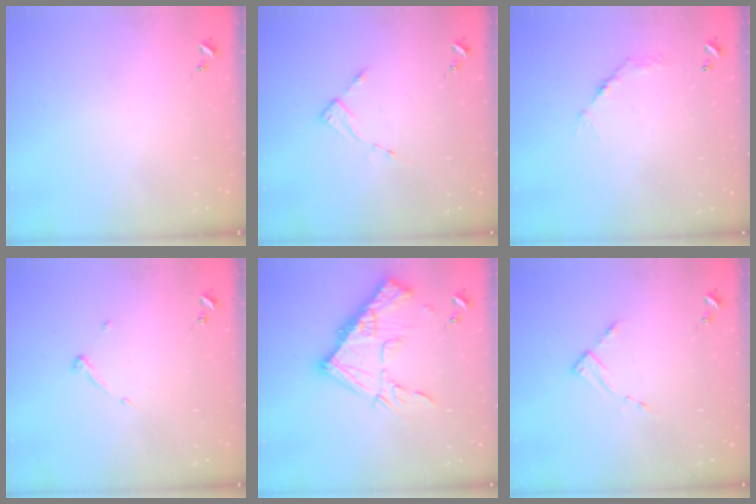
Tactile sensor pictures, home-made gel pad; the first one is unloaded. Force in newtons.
{"total": 3.7, "press": 3.7, "slide": 0.5}
{"total": 5.7, "press": 5.7, "slide": 0.4}
{"total": 3.9, "press": 3.9, "slide": 0.4}
{"total": 17.9, "press": 17.8, "slide": 1.7}
{"total": 4.7, "press": 4.7, "slide": 0.6}